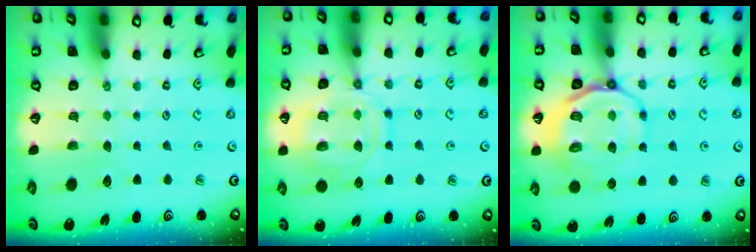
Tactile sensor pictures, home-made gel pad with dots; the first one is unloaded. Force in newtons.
{"total": 14.6, "press": 14.5, "slide": 1.4}
{"total": 11.5, "press": 11.2, "slide": 2.6}